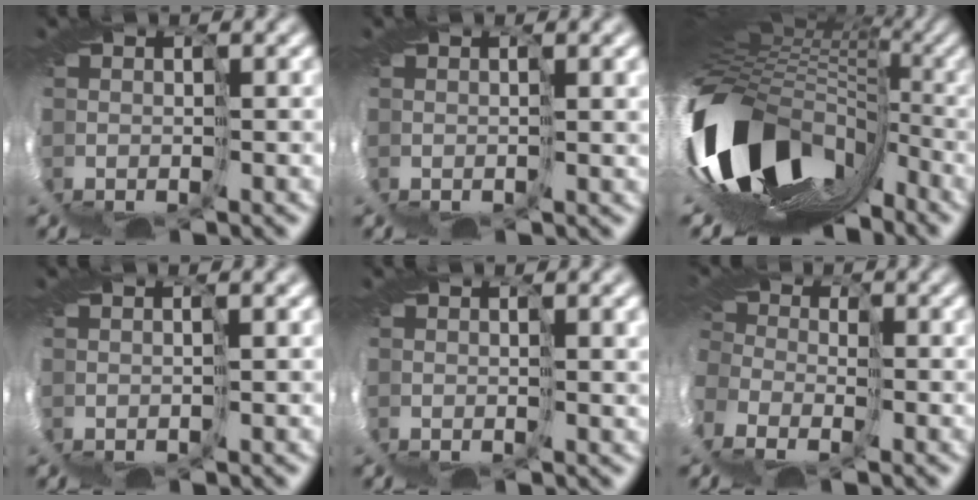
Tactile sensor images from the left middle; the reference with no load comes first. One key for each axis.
{"total": 2.0, "fx": 0.8, "fy": 0.2, "fz": 1.8, "tx": -0.032, "ty": 0.000, "tz": 0.009}
{"total": 14.1, "fx": -4.9, "fy": 9.6, "fz": 9.1, "tx": -0.200, "ty": -0.040, "tz": -0.082}
{"total": 0.8, "fx": 0.6, "fy": -0.5, "fz": 0.3, "tx": -0.005, "ty": -0.001, "tz": 0.005}
{"total": 3.1, "fx": 1.2, "fy": 0.9, "fz": 2.8, "tx": -0.048, "ty": 0.005, "tz": 0.016}
{"total": 8.0, "fx": -4.7, "fy": 5.3, "fz": 3.6, "tx": -0.089, "ty": -0.024, "tz": -0.069}